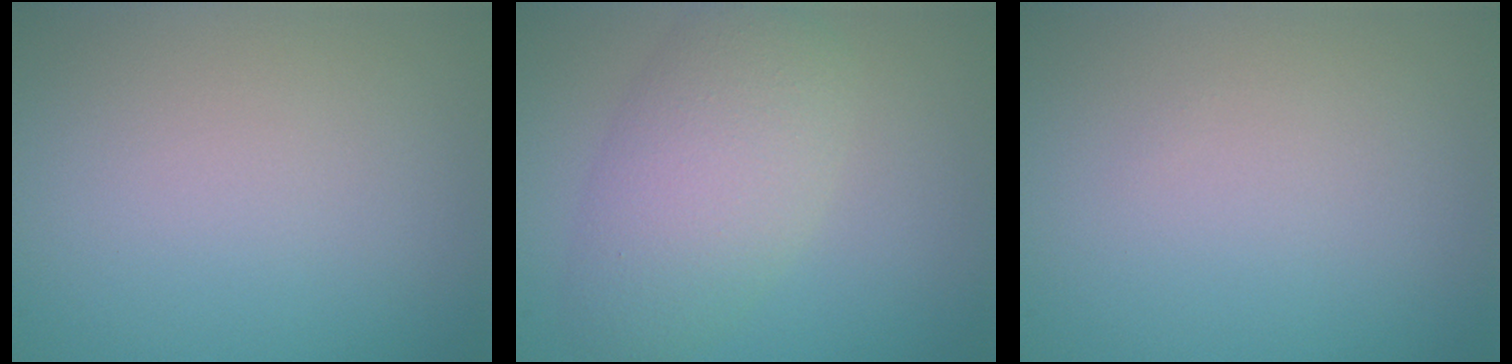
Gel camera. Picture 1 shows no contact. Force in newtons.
{"total": 5.5, "press": 5.5, "slide": 0.2}
{"total": 0.0}